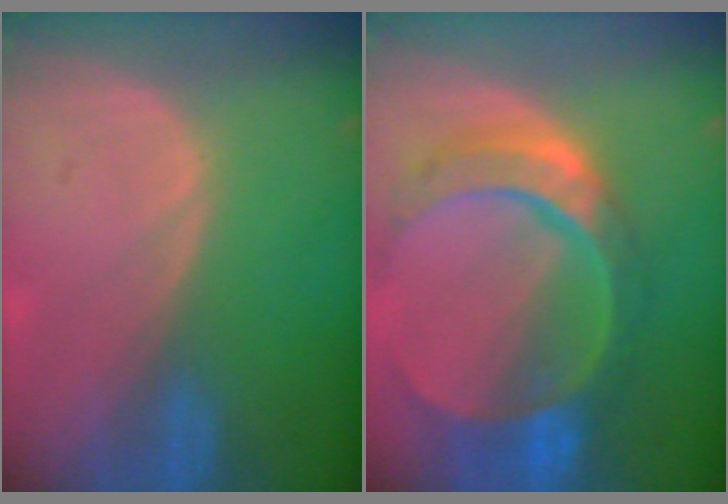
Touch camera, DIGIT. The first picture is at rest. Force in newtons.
{"total": 11.0, "press": 9.4, "slide": 5.8}